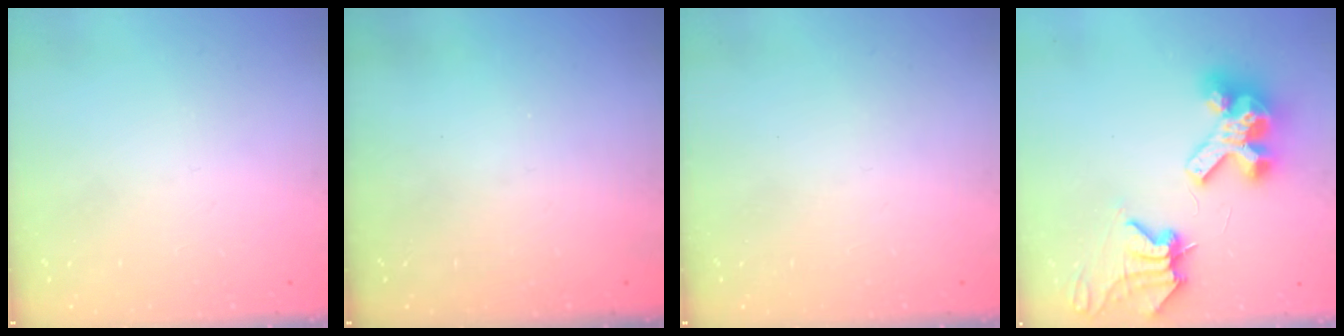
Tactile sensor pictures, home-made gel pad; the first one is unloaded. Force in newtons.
{"total": 0.0}
{"total": 0.0}
{"total": 13.2, "press": 13.1, "slide": 1.6}